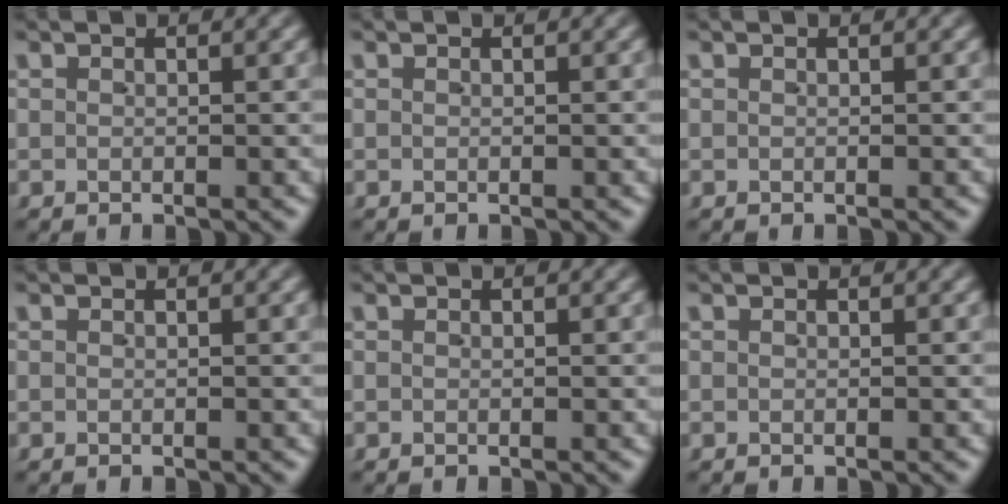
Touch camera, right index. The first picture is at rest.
{"total": 0.0}
{"total": 0.0}
{"total": 0.0}
{"total": 0.0}
{"total": 0.0}